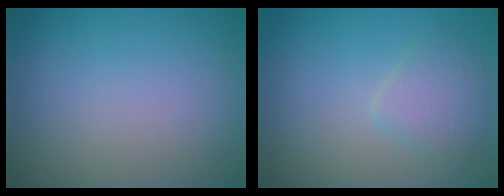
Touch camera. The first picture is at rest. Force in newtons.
{"total": 2.1, "press": 2.1, "slide": 0.1}